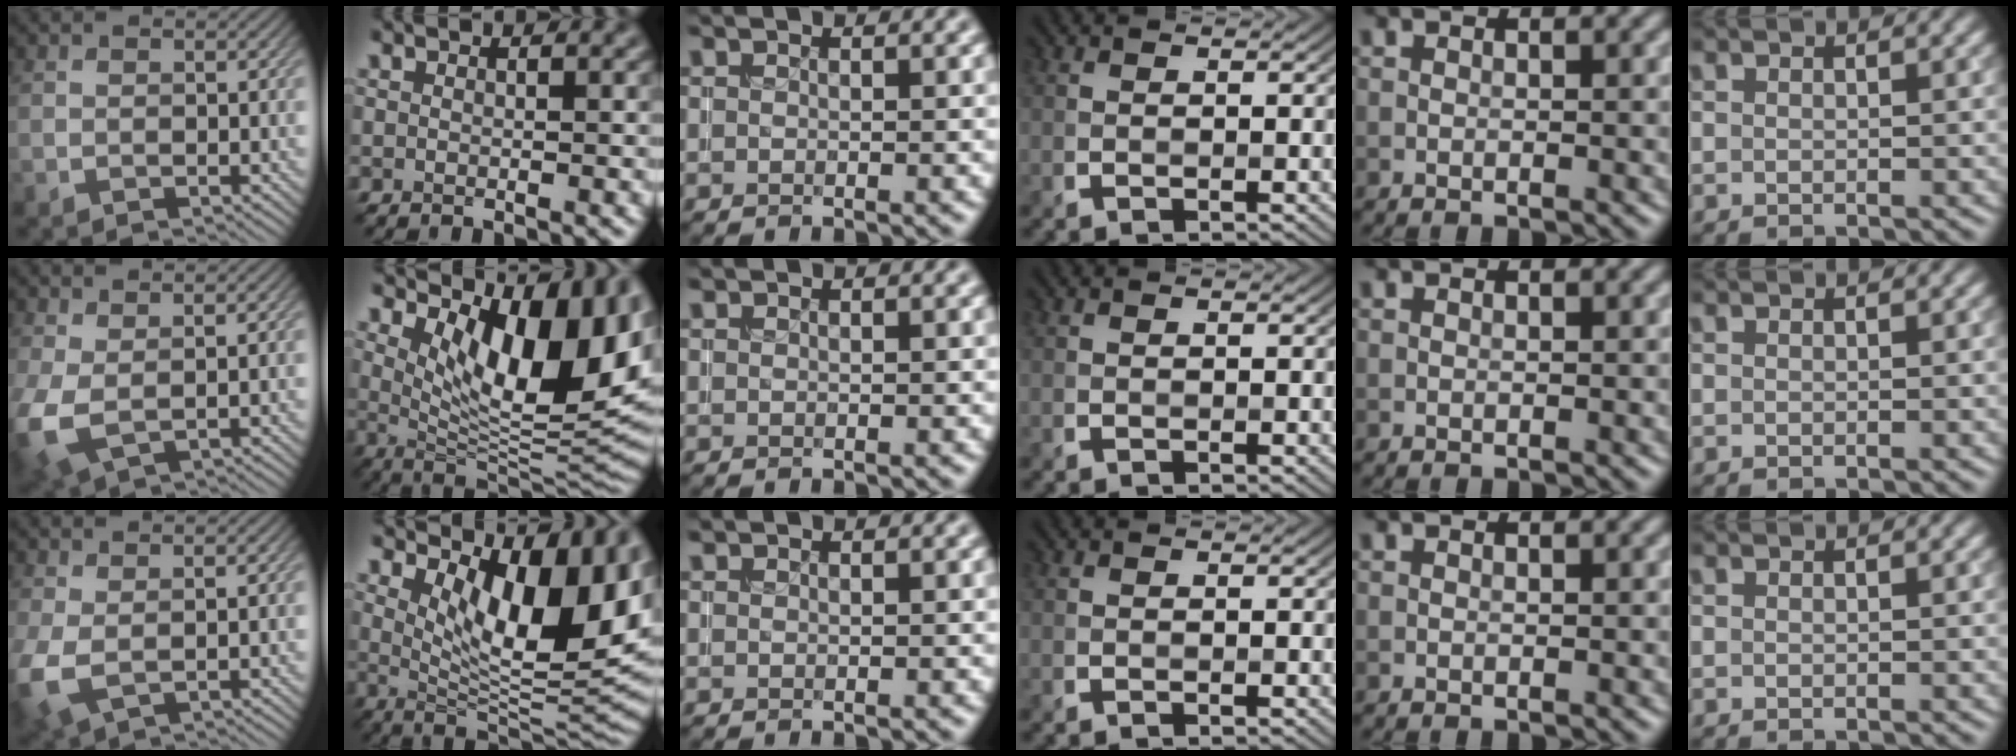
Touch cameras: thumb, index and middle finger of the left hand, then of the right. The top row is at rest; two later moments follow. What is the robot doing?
{"motion": "insert", "object": "coin"}